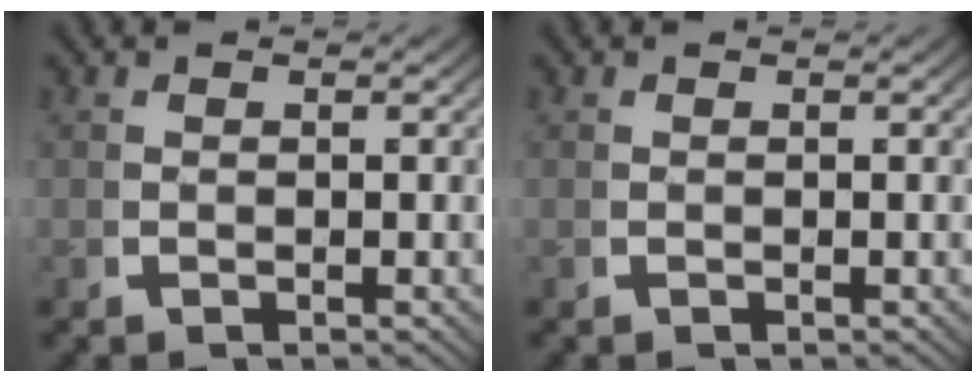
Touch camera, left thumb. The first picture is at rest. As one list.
[{"total": 0.0}]